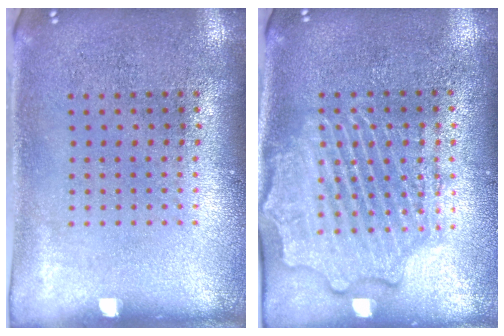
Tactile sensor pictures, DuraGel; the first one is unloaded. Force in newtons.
{"total": 2.2, "press": 2.2, "slide": 0.2}